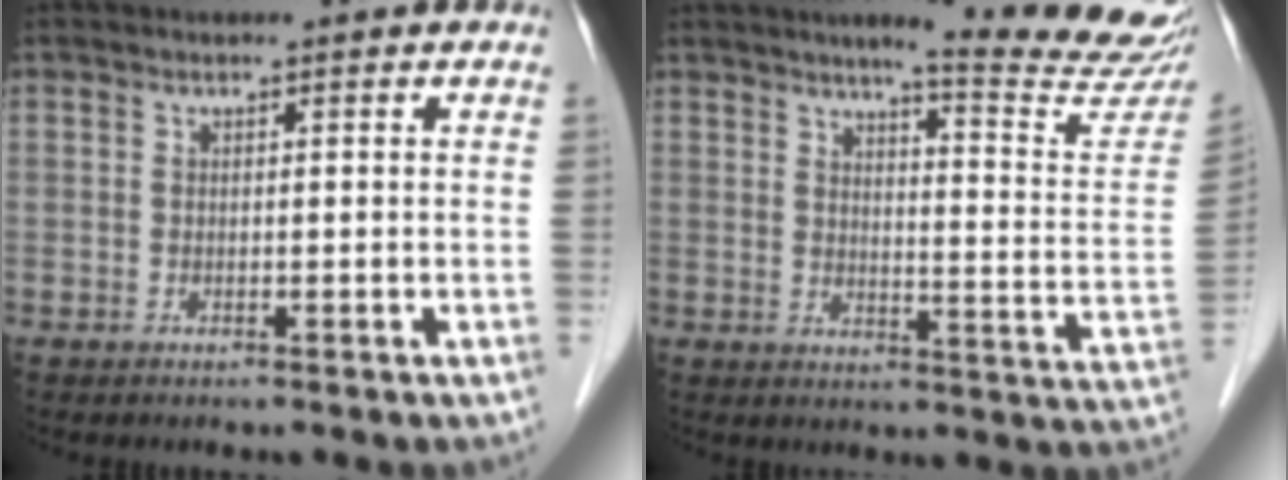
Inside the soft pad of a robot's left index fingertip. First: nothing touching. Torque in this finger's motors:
{"motor_torque": [1.07, -1.07, 0.38, 0.05]}